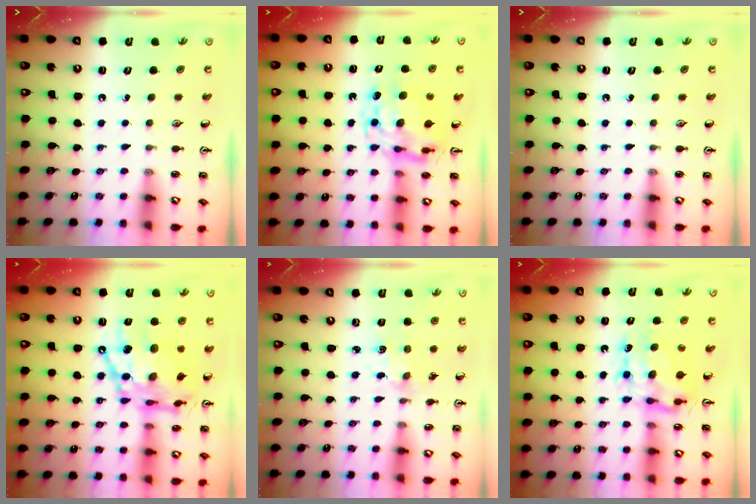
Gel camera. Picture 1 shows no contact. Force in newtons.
{"total": 8.9, "press": 8.9, "slide": 0.8}
{"total": 0.0}
{"total": 18.8, "press": 18.7, "slide": 1.9}
{"total": 2.1, "press": 2.1, "slide": 0.3}
{"total": 7.7, "press": 7.7, "slide": 0.6}